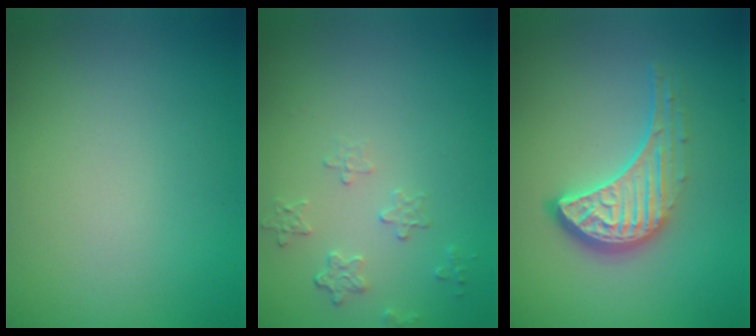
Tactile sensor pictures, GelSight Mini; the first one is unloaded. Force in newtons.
{"total": 1.6, "press": 0.9, "slide": 1.4}
{"total": 4.6, "press": 3.3, "slide": 3.2}